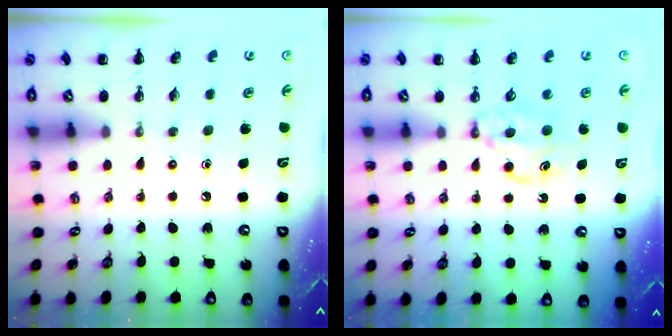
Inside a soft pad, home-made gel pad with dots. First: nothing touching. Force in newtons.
{"total": 6.5, "press": 6.5, "slide": 0.6}